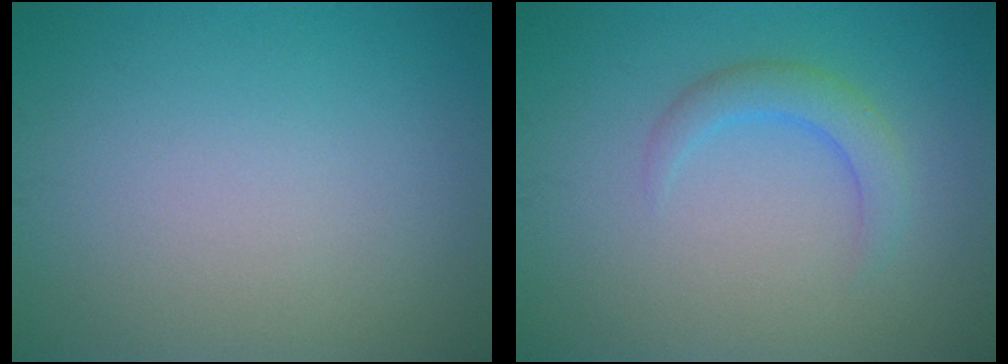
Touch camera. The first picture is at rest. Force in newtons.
{"total": 2.4, "press": 2.4, "slide": 0.1}